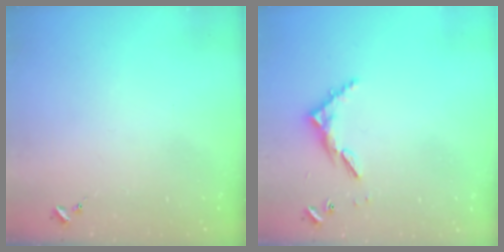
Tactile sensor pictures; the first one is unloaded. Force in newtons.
{"total": 6.3, "press": 6.3, "slide": 0.5}